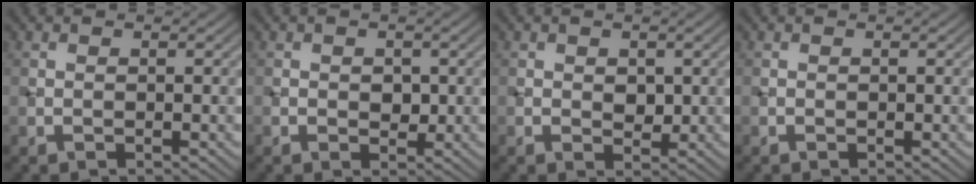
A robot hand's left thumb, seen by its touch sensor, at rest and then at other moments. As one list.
[{"total": 1.8, "force": [-0.1, 1.3, 1.2], "torque": [-0.021, -0.005, -0.001]}, {"total": 2.0, "force": [0.2, 1.3, 1.4], "torque": [-0.025, -0.004, 0.005]}, {"total": 0.0}]